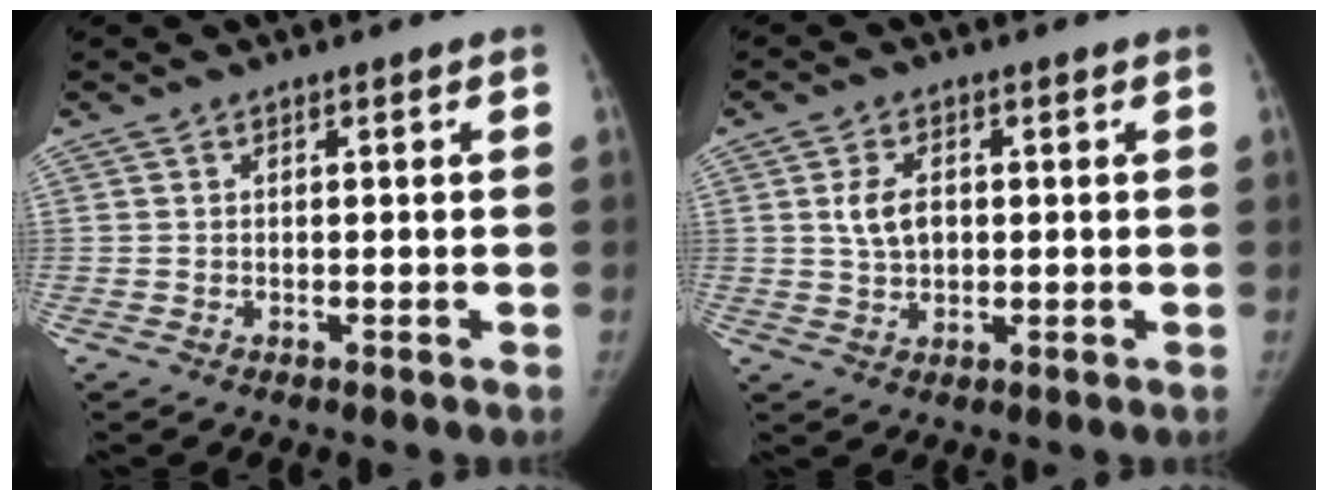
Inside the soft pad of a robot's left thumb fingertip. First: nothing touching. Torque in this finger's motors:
{"motor_torque": [-0.25, 0.43, 0.36, 0.06, 0.04]}